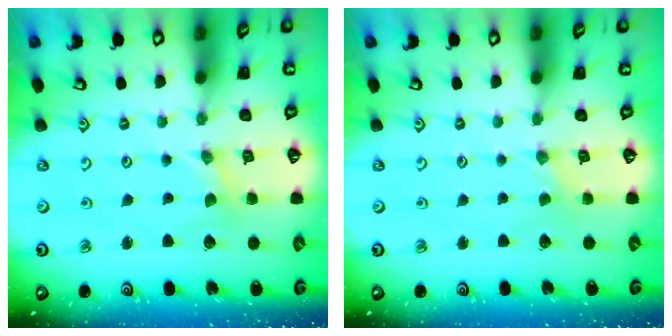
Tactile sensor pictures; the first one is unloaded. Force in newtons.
{"total": 0.0}